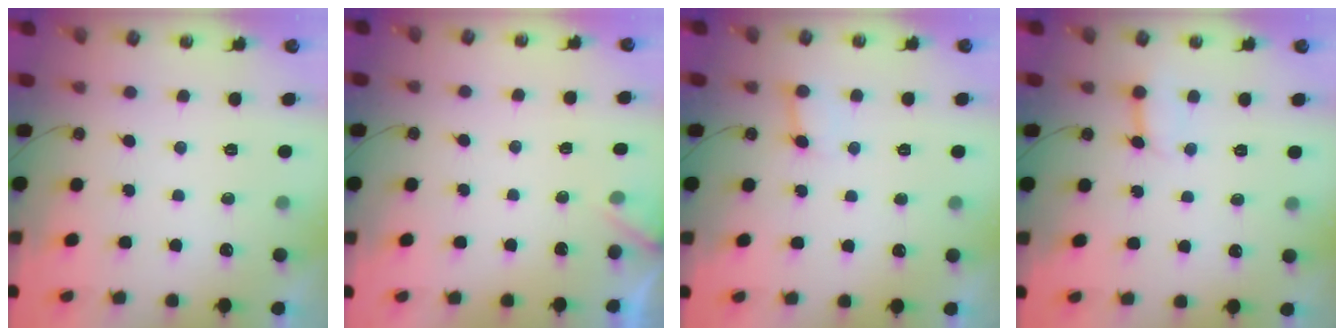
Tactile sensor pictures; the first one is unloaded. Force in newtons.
{"total": 3.1, "press": 3.1, "slide": 0.1}
{"total": 5.6, "press": 5.6, "slide": 0.6}
{"total": 3.1, "press": 3.1, "slide": 0.1}